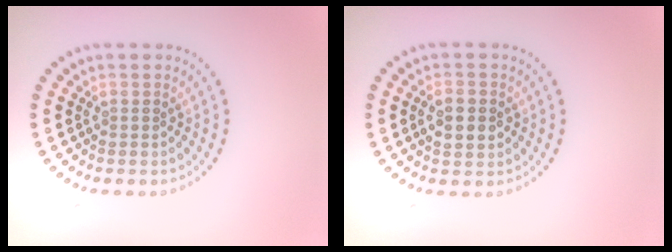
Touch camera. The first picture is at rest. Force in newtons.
{"total": 2.3, "press": 2.2, "slide": 0.1}